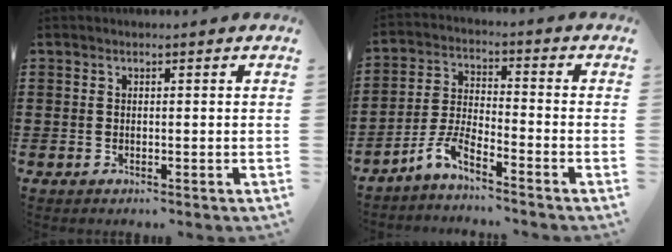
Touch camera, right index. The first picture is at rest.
{"total": 5.2, "force": [-4.6, 0.5, 2.4], "torque": [-0.065, -0.005, -0.096]}